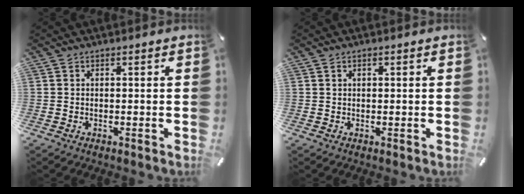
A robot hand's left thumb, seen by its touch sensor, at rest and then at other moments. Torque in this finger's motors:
{"motor_torque": [-0.29, -0.61, 0.01, 0.15, -0.01]}